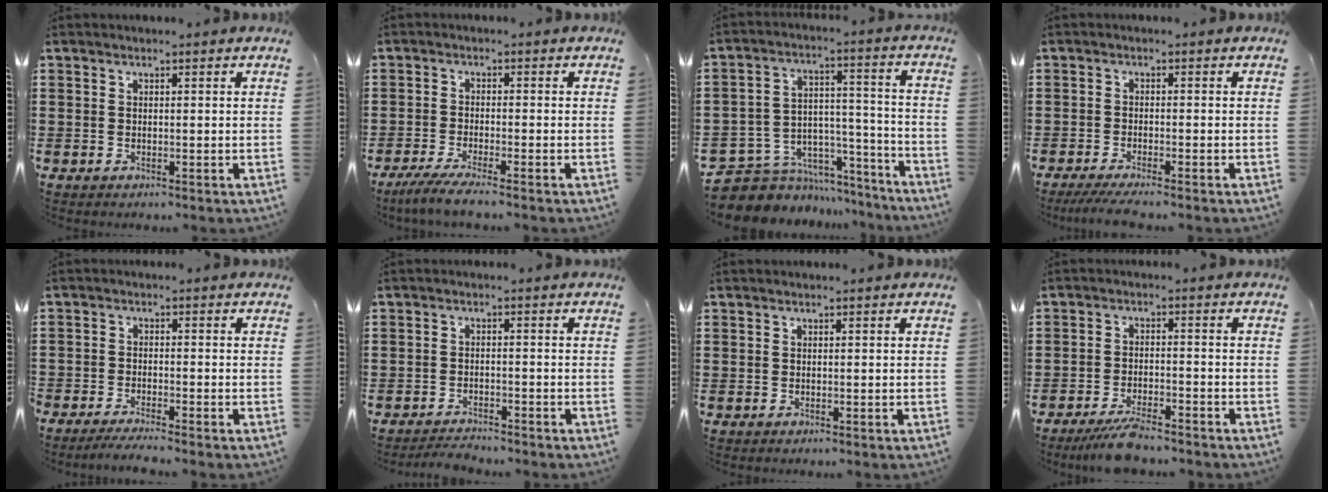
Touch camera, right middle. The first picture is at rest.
{"total": 3.2, "force": [-2.6, -0.2, 1.8], "torque": [-0.045, -0.012, -0.053]}
{"total": 6.5, "force": [-5.4, 3.6, 0.7], "torque": [-0.029, 0.002, -0.102]}
{"total": 2.6, "force": [-2.3, -0.1, 1.3], "torque": [-0.026, -0.004, -0.046]}
{"total": 2.6, "force": [-2.5, -0.1, 0.5], "torque": [-0.010, 0.001, -0.052]}
{"total": 2.5, "force": [-2.5, 0.2, 0.1], "torque": [-0.007, 0.000, -0.052]}
{"total": 0.0}
{"total": 4.9, "force": [-4.3, 0.5, 2.1], "torque": [-0.039, -0.001, -0.083]}